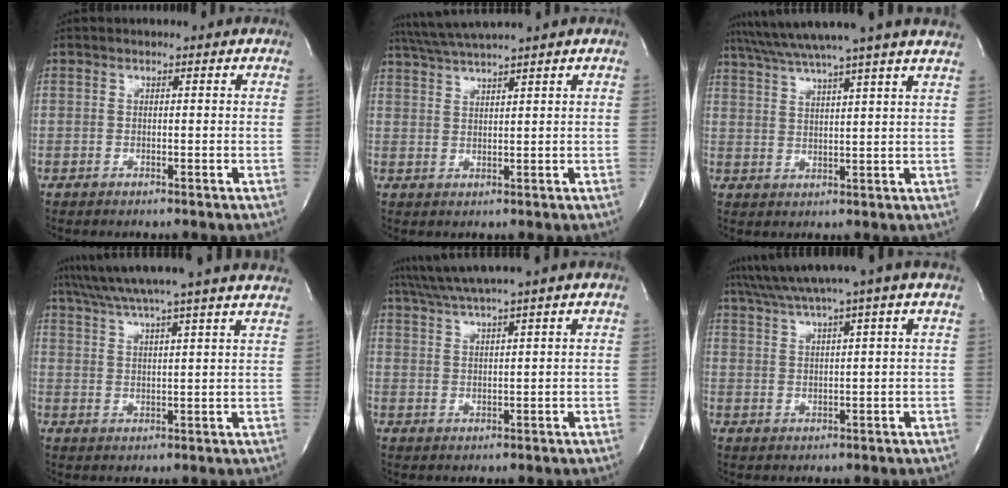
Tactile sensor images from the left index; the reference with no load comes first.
{"total": 6.0, "force": [5.1, -1.6, 2.7], "torque": [-0.051, 0.011, 0.096]}
{"total": 16.3, "force": [14.0, -2.0, 8.0], "torque": [-0.144, -0.001, 0.189]}
{"total": 21.2, "force": [18.8, -1.5, 9.7], "torque": [-0.169, -0.010, 0.250]}
{"total": 8.1, "force": [6.9, -1.9, 3.8], "torque": [-0.068, 0.014, 0.112]}
{"total": 9.2, "force": [7.5, -2.5, 4.6], "torque": [-0.079, 0.007, 0.111]}